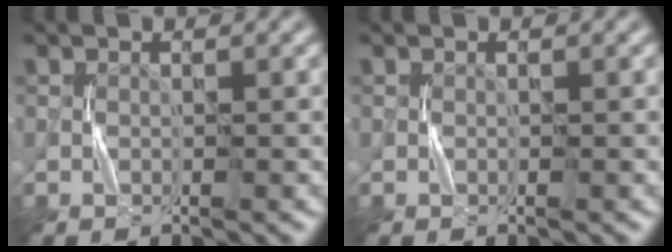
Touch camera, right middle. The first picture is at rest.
{"total": 0.0}